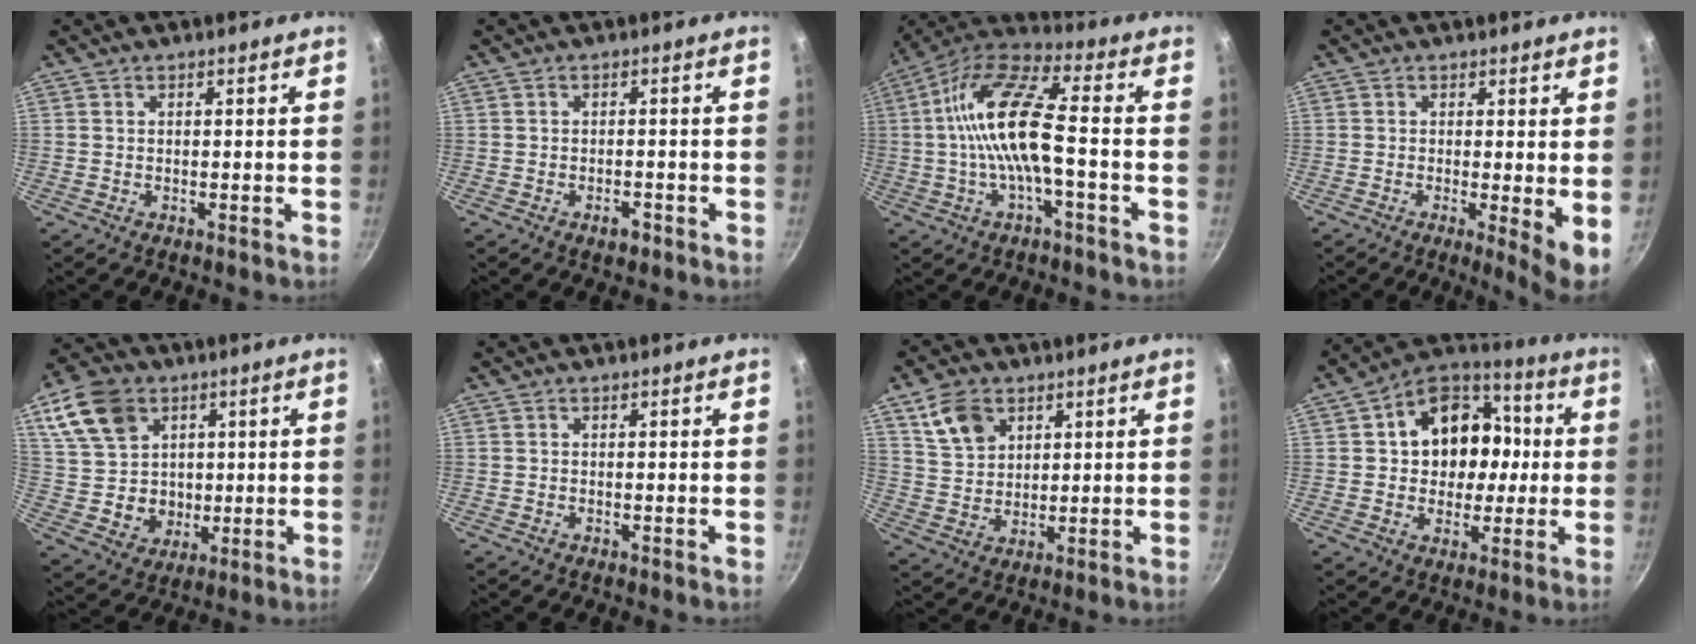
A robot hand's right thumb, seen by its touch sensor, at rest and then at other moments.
{"total": 2.3, "force": [-1.3, 1.2, 1.4], "torque": [-0.014, 0.013, -0.018]}
{"total": 14.7, "force": [-1.4, 4.3, 14.0], "torque": [-0.271, 0.036, -0.041]}
{"total": 5.5, "force": [-0.1, 0.9, 5.4], "torque": [-0.077, -0.022, -0.003]}
{"total": 16.3, "force": [5.8, 13.0, 7.9], "torque": [-0.129, -0.005, 0.122]}
{"total": 0.0}
{"total": 8.4, "force": [4.3, 5.8, 4.3], "torque": [-0.058, -0.014, 0.089]}
{"total": 16.6, "force": [1.7, 13.2, 9.9], "torque": [-0.116, 0.030, 0.019]}